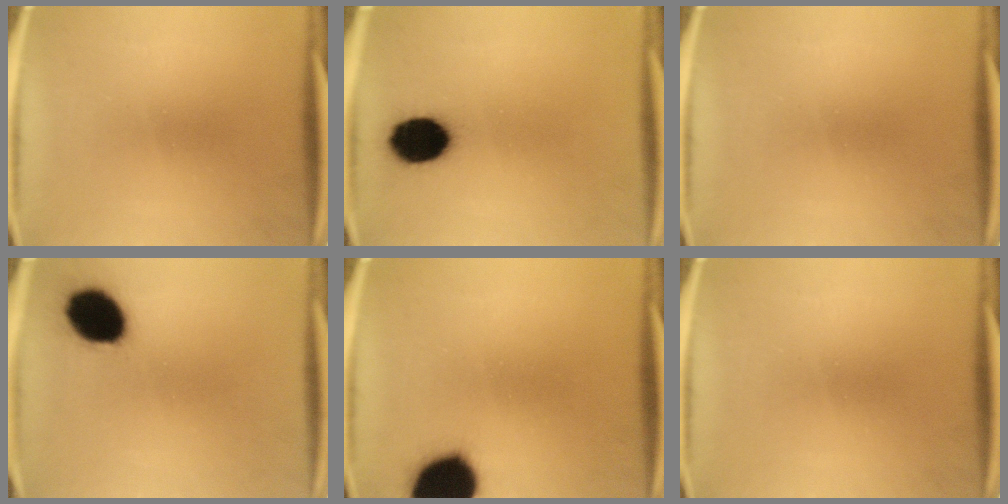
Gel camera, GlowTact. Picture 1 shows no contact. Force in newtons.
{"total": 11.8}
{"total": 0.0}
{"total": 13.9}
{"total": 19.6}
{"total": 0.0}